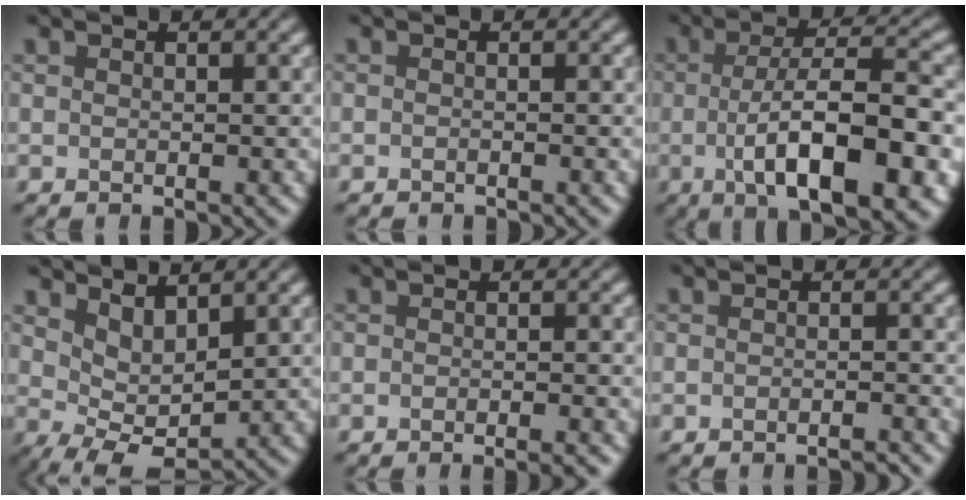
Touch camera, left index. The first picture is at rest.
{"total": 0.6, "force": [-0.6, -0.1, 0.0], "torque": [0.001, 0.000, -0.011]}
{"total": 11.2, "force": [-2.7, 3.5, 10.3], "torque": [-0.159, -0.009, -0.043]}
{"total": 3.3, "force": [1.4, 1.5, 2.6], "torque": [-0.058, -0.014, 0.032]}
{"total": 1.8, "force": [-1.2, 0.3, 1.3], "torque": [-0.008, -0.005, -0.022]}
{"total": 1.4, "force": [-1.4, 0.0, 0.4], "torque": [-0.002, -0.002, -0.027]}